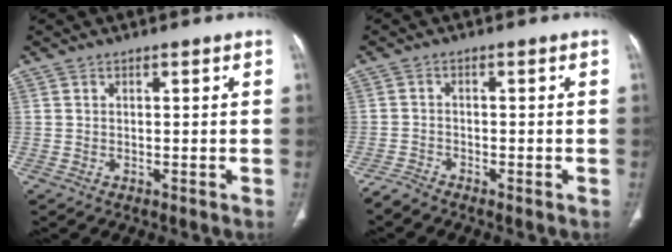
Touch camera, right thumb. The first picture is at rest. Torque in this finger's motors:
{"motor_torque": [0.56, -0.35, 0.10, -1.02, 0.03]}